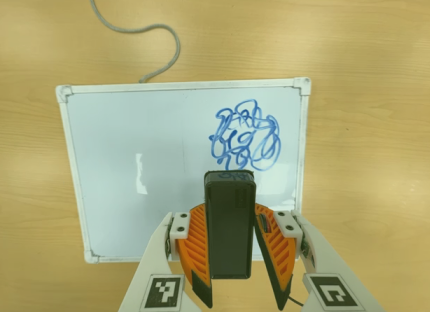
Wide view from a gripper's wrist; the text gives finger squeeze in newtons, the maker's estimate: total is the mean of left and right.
{"total": 4.8, "left": 4.5, "right": 5.2}